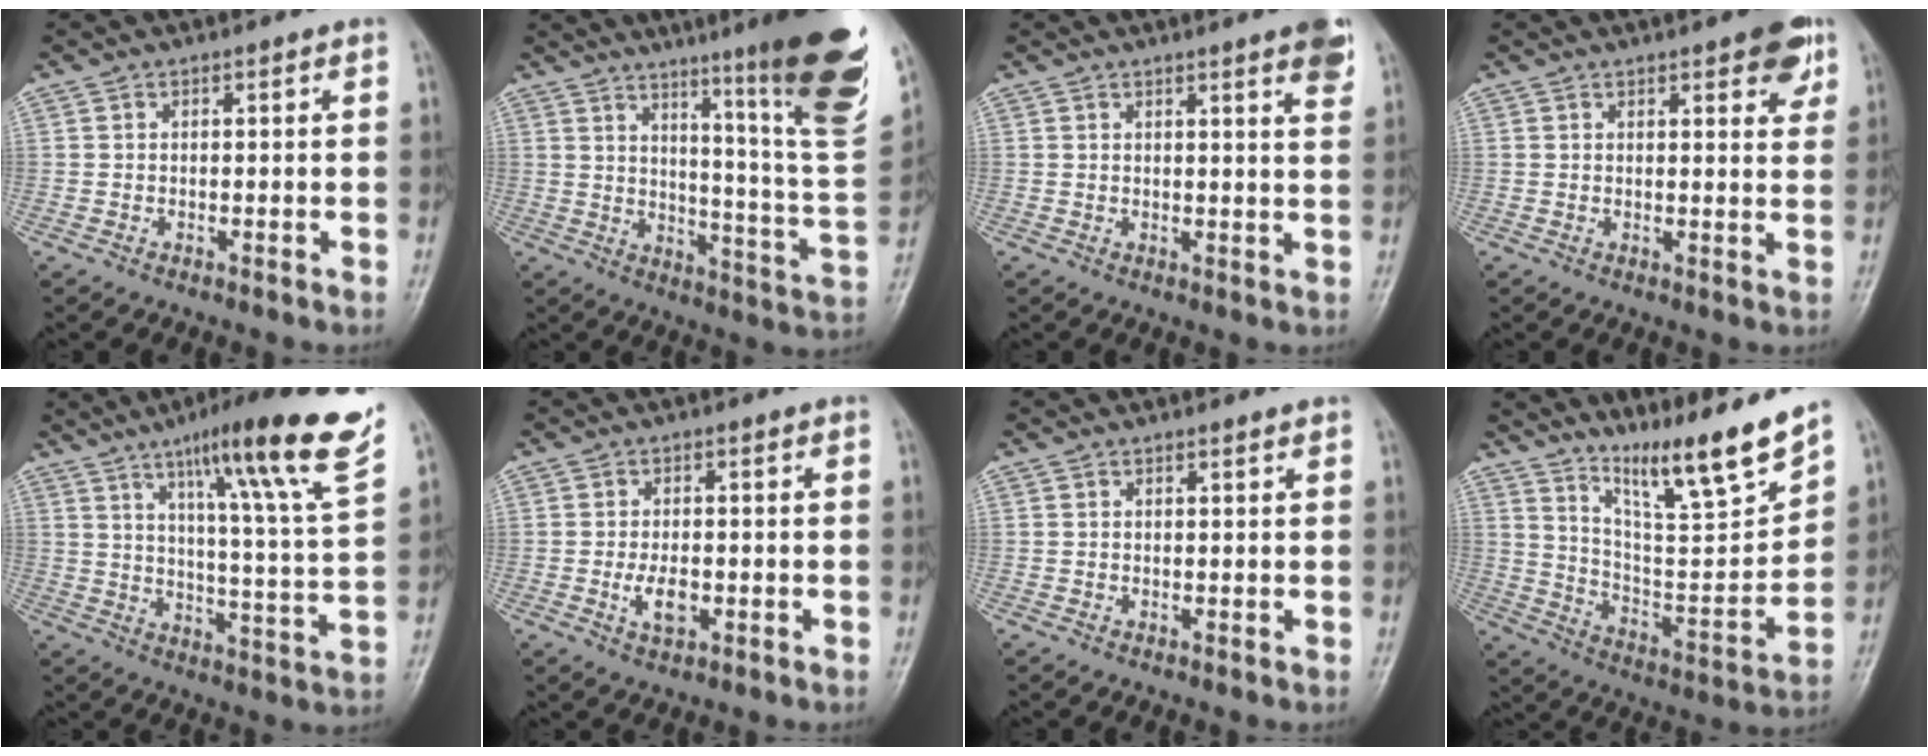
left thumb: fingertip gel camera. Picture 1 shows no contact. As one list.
[{"total": 27.0, "force": [16.0, 2.2, 21.6], "torque": [-0.261, -0.091, 0.229]}, {"total": 5.7, "force": [3.6, 0.6, 4.4], "torque": [-0.046, -0.013, 0.039]}, {"total": 6.5, "force": [3.7, 2.2, 4.9], "torque": [-0.043, -0.013, 0.040]}, {"total": 21.3, "force": [13.0, 1.1, 16.8], "torque": [-0.227, -0.051, 0.185]}, {"total": 4.4, "force": [-1.0, 2.4, 3.5], "torque": [-0.061, -0.001, -0.015]}, {"total": 0.6, "force": [0.5, 0.0, 0.3], "torque": [-0.008, -0.003, 0.008]}, {"total": 15.7, "force": [12.8, 0.9, 9.1], "torque": [-0.126, -0.088, 0.229]}]